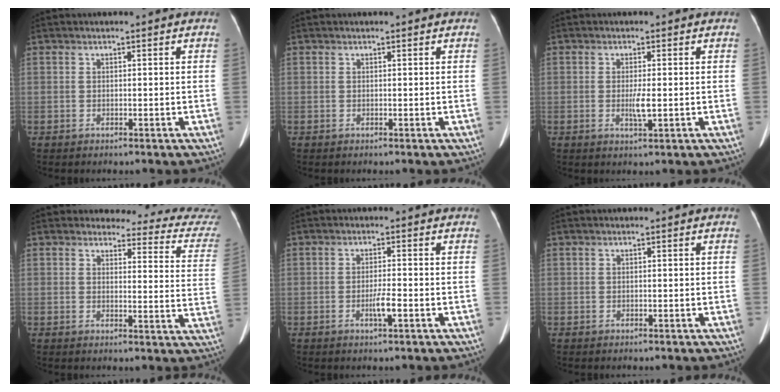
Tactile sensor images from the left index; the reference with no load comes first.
{"total": 0.8, "force": [0.8, 0.1, 0.1], "torque": [-0.012, 0.008, 0.008]}
{"total": 2.3, "force": [-0.2, 0.2, 2.2], "torque": [-0.047, -0.004, -0.002]}
{"total": 17.0, "force": [16.7, 2.7, 2.3], "torque": [0.010, -0.108, 0.144]}
{"total": 2.4, "force": [-1.0, 0.0, 2.1], "torque": [-0.042, -0.003, -0.018]}
{"total": 0.0}